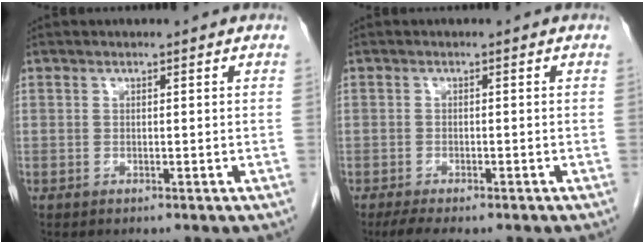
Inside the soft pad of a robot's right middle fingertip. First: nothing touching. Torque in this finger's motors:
{"motor_torque": [0.43, -0.20, -0.01, 0.00]}